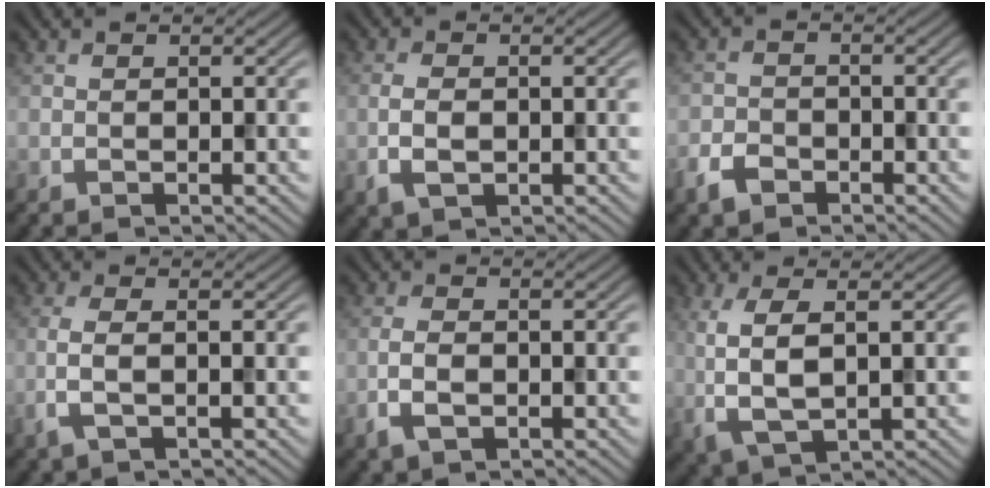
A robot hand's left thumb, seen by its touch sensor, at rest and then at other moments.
{"total": 3.0, "force": [-0.8, 1.7, 2.4], "torque": [-0.056, -0.005, -0.015]}
{"total": 3.2, "force": [-2.2, 1.9, 1.2], "torque": [-0.028, -0.005, -0.054]}
{"total": 3.1, "force": [-0.7, 0.9, 2.8], "torque": [-0.071, -0.001, -0.020]}
{"total": 3.2, "force": [-1.3, 1.7, 2.5], "torque": [-0.057, -0.004, -0.027]}
{"total": 6.1, "force": [0.5, 2.3, 5.7], "torque": [-0.132, -0.001, 0.010]}